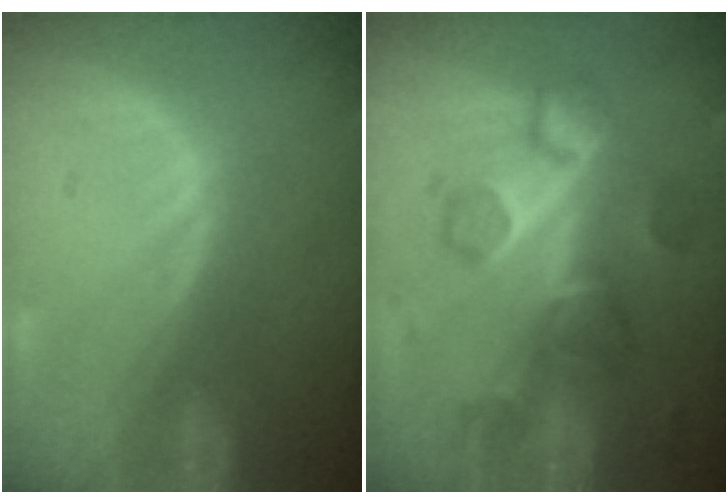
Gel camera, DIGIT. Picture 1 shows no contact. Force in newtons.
{"total": 8.6, "press": 8.0, "slide": 3.0}